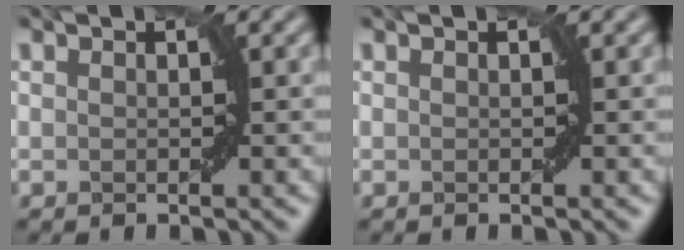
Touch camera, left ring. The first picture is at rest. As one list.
[{"total": 0.0}]